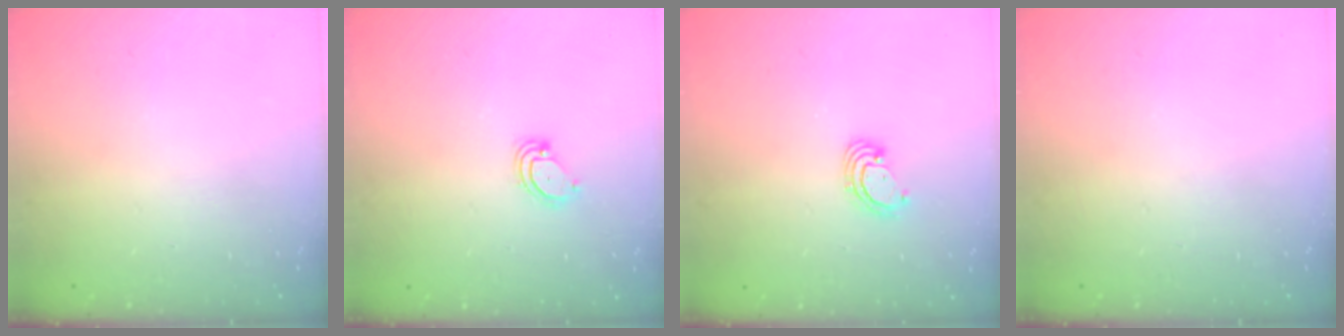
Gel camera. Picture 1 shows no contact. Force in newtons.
{"total": 4.0, "press": 4.0, "slide": 0.3}
{"total": 3.4, "press": 3.4, "slide": 0.3}
{"total": 0.0}